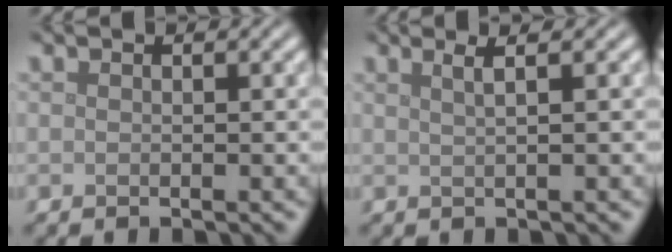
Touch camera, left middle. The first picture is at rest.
{"total": 2.9, "force": [1.6, 1.2, 2.2], "torque": [-0.012, 0.010, -0.007]}